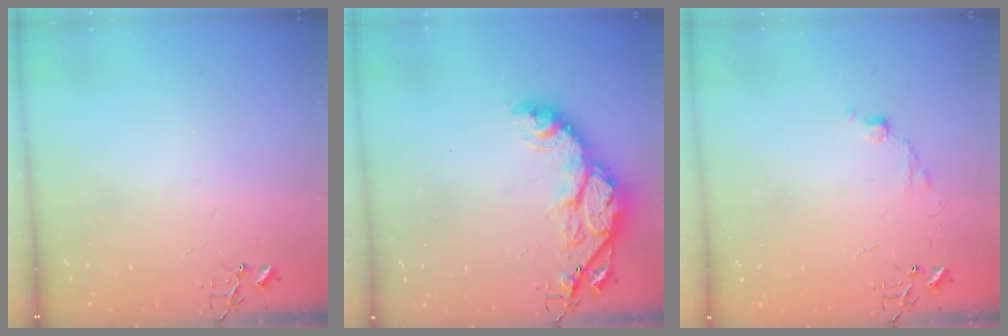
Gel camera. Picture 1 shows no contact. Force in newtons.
{"total": 15.3, "press": 15.3, "slide": 1.1}
{"total": 6.7, "press": 6.7, "slide": 0.9}